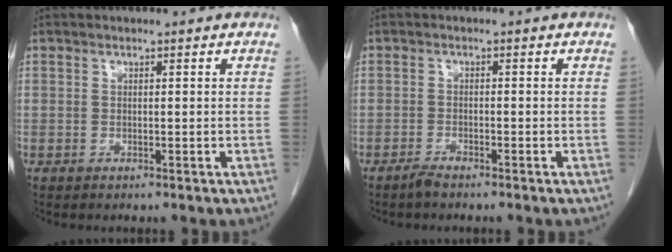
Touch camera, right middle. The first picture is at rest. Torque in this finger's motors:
{"motor_torque": [-0.03, -0.04, -0.04, 0.00]}